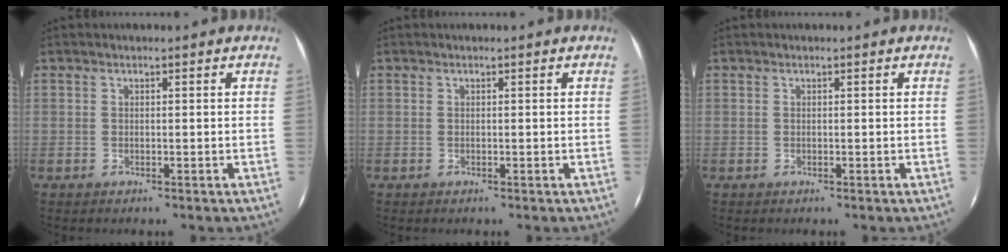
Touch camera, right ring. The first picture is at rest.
{"total": 0.0}
{"total": 0.0}